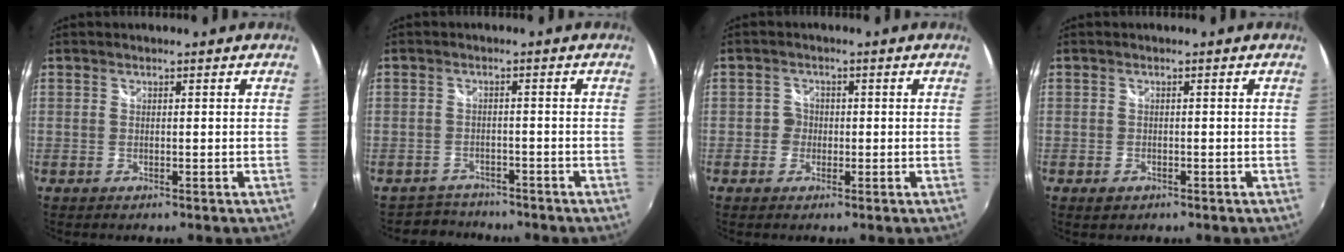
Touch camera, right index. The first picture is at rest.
{"total": 4.0, "force": [-3.5, 1.9, -0.4], "torque": [-0.010, 0.007, -0.060]}
{"total": 2.3, "force": [-0.8, 2.1, 0.2], "torque": [-0.004, 0.007, -0.016]}
{"total": 1.6, "force": [-0.9, 1.2, 0.7], "torque": [-0.015, -0.001, -0.011]}